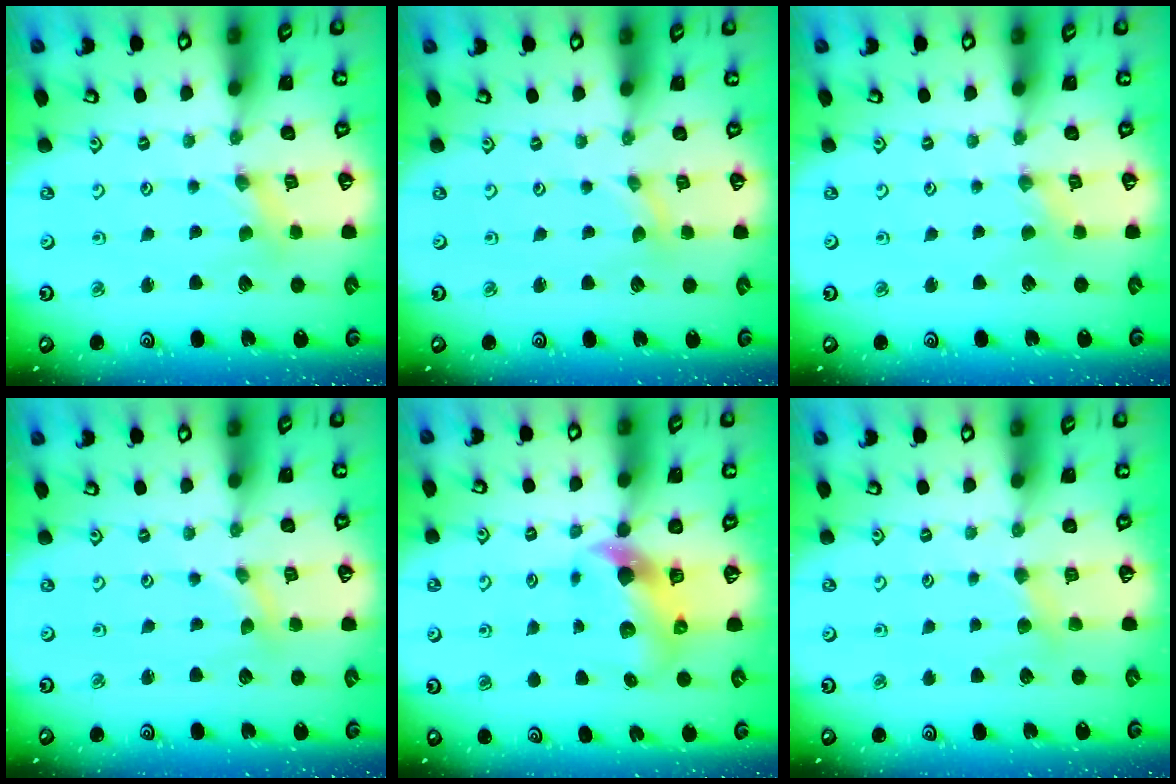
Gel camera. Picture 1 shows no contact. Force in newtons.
{"total": 0.0}
{"total": 0.0}
{"total": 0.0}
{"total": 7.1, "press": 7.0, "slide": 1.0}
{"total": 4.2, "press": 4.2, "slide": 0.6}